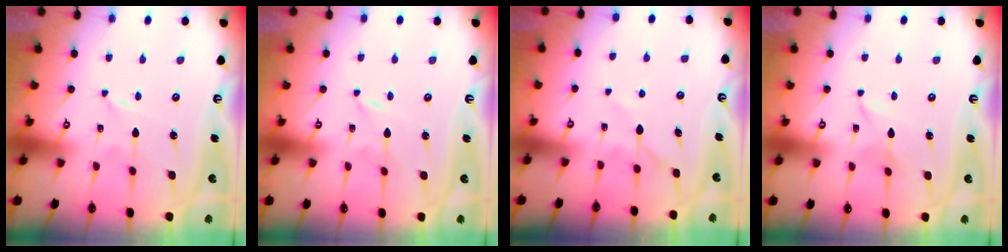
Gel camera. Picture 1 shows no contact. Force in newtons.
{"total": 0.0}
{"total": 5.3, "press": 5.3, "slide": 0.4}
{"total": 1.9, "press": 1.9, "slide": 0.3}